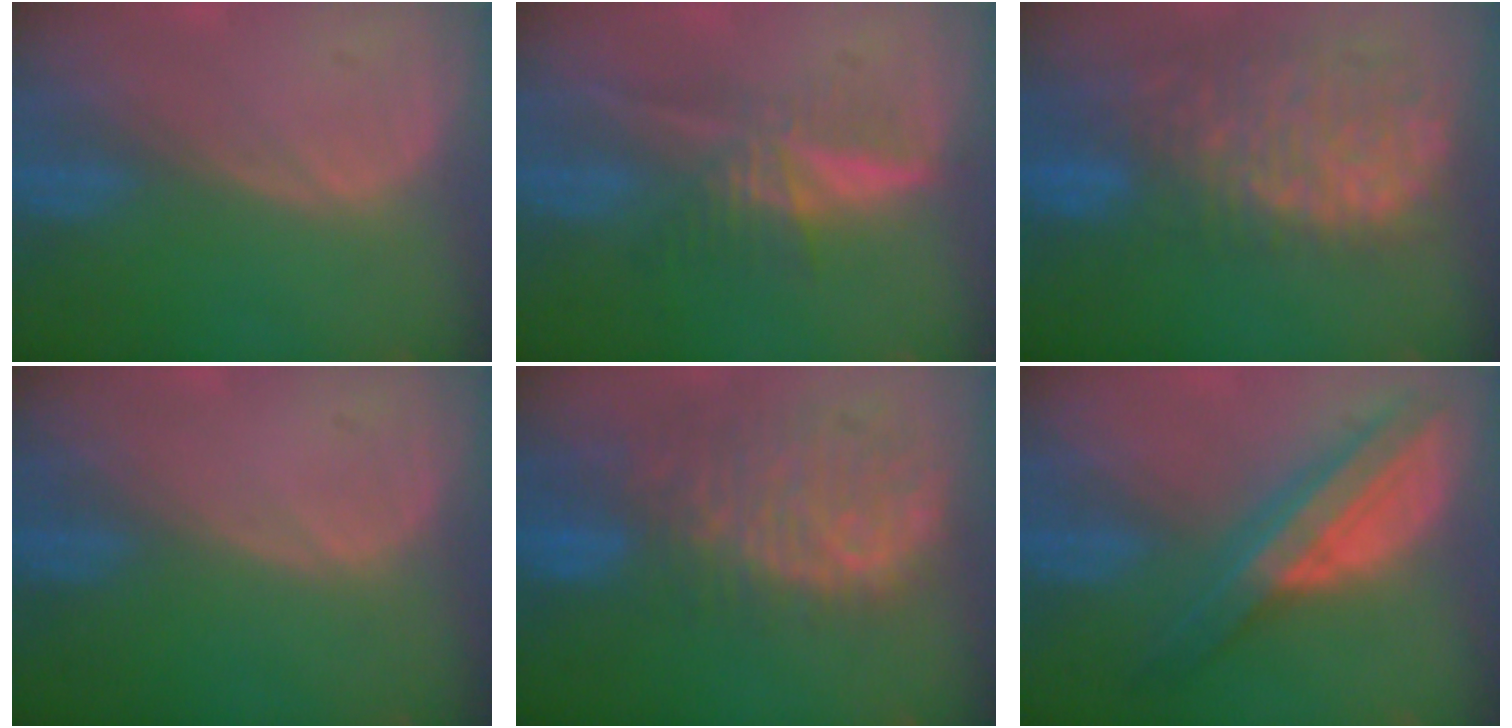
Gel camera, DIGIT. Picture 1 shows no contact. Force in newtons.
{"total": 5.9, "press": 5.5, "slide": 2.0}
{"total": 12.6, "press": 10.3, "slide": 7.2}
{"total": 0.0}
{"total": 11.4, "press": 9.7, "slide": 5.9}
{"total": 8.4, "press": 8.4, "slide": 0.5}